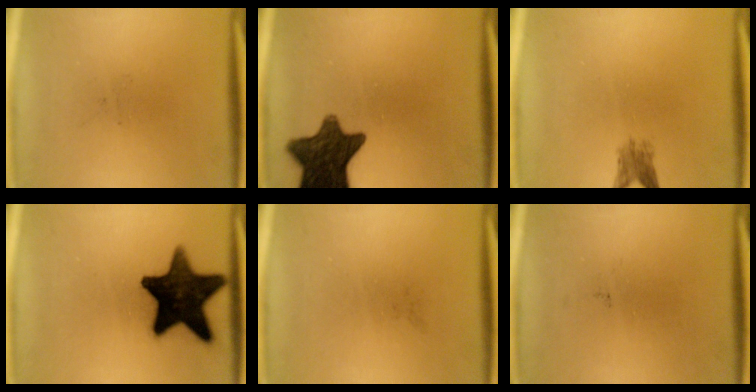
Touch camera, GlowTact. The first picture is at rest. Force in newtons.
{"total": 11.9}
{"total": 2.5}
{"total": 17.7}
{"total": 0.0}
{"total": 0.0}